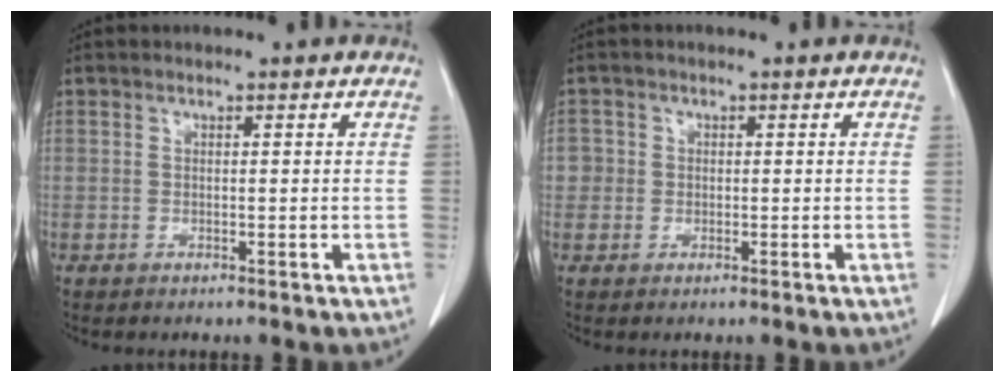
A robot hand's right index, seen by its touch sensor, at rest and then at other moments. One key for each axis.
{"total": 2.2, "fx": 0.0, "fy": 2.2, "fz": 0.1, "tx": 0.013, "ty": 0.007, "tz": -0.001}